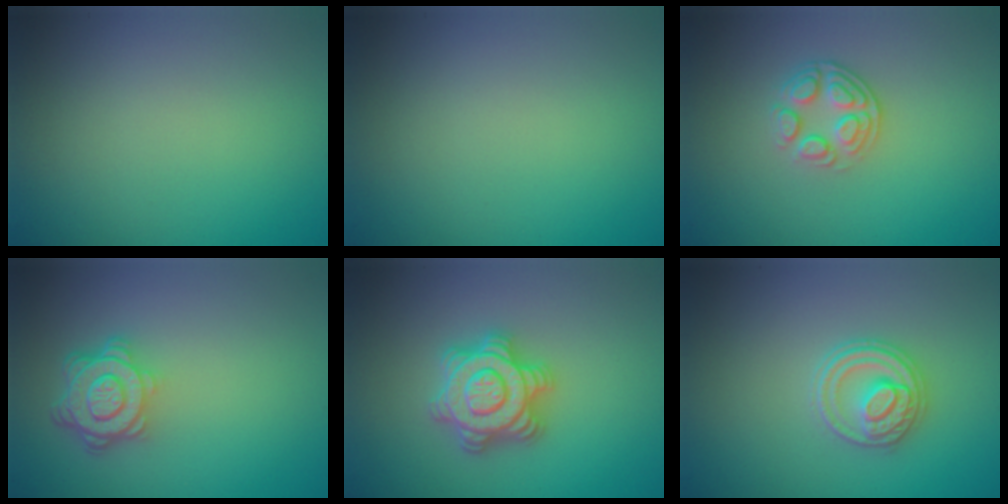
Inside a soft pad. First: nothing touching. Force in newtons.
{"total": 0.0}
{"total": 2.7, "press": 2.4, "slide": 1.2}
{"total": 4.8, "press": 3.6, "slide": 3.1}
{"total": 4.9, "press": 4.8, "slide": 0.8}
{"total": 3.2, "press": 3.0, "slide": 1.0}